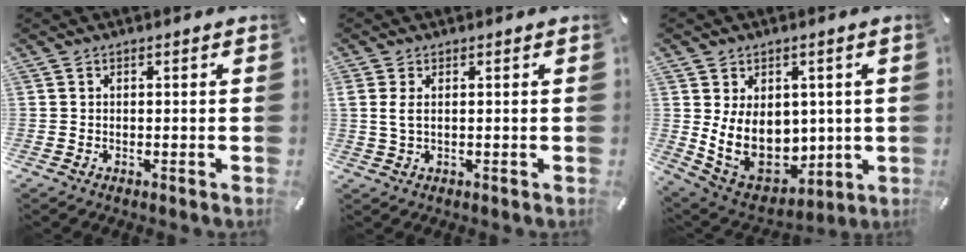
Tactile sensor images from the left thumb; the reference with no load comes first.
{"total": 2.8, "force": [0.9, 1.0, 2.5], "torque": [-0.053, 0.001, 0.016]}
{"total": 14.9, "force": [1.5, 11.7, 9.1], "torque": [-0.178, -0.038, 0.039]}